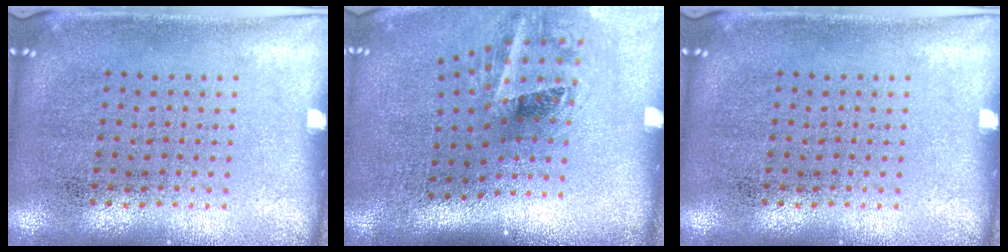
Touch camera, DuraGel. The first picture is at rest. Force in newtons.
{"total": 1.9, "press": 1.2, "slide": 1.4}
{"total": 0.0}